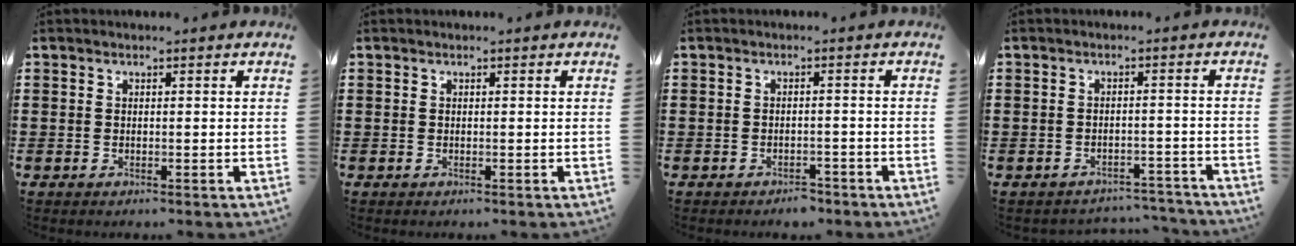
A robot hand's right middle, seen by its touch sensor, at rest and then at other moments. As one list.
[{"total": 0.0}, {"total": 1.7, "force": [-1.7, 0.4, -0.1], "torque": [-0.006, 0.003, -0.038]}, {"total": 2.7, "force": [-2.7, 0.3, -0.1], "torque": [-0.006, -0.001, -0.058]}]